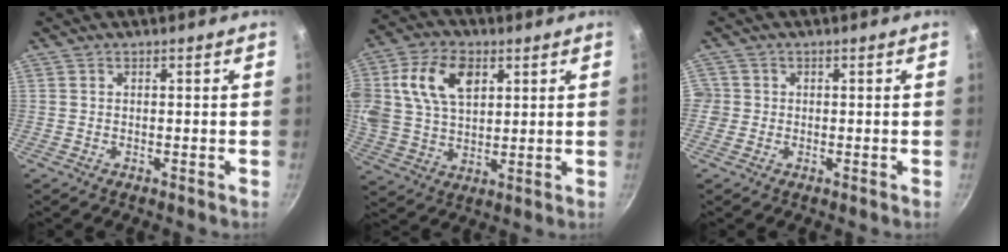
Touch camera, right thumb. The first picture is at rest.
{"total": 15.6, "force": [5.0, 10.2, 10.6], "torque": [-0.195, 0.007, 0.091]}
{"total": 2.4, "force": [-0.5, 2.4, 0.4], "torque": [0.005, 0.007, -0.012]}